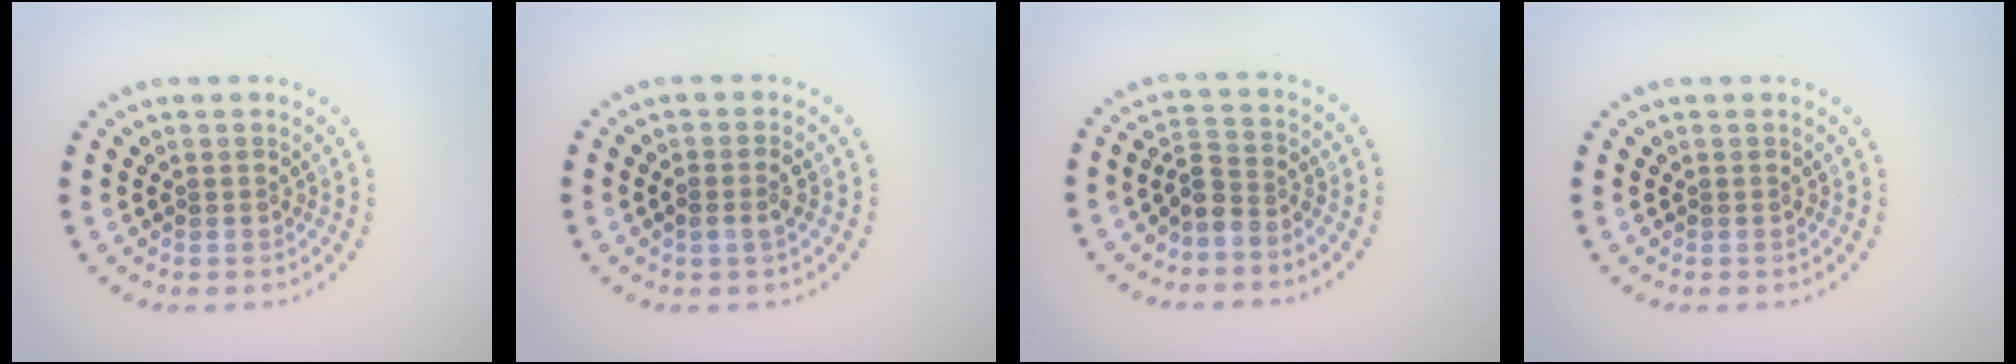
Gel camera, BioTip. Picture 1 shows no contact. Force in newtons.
{"total": 1.3, "press": 1.3, "slide": 0.4}
{"total": 2.7, "press": 2.0, "slide": 1.8}
{"total": 0.0}